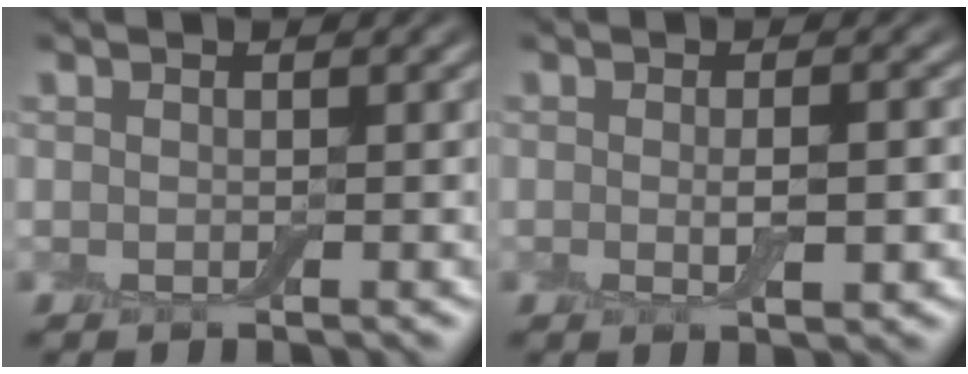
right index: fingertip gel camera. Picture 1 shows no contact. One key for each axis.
{"total": 2.5, "fx": -0.2, "fy": 0.6, "fz": 2.4, "tx": -0.043, "ty": -0.006, "tz": -0.002}